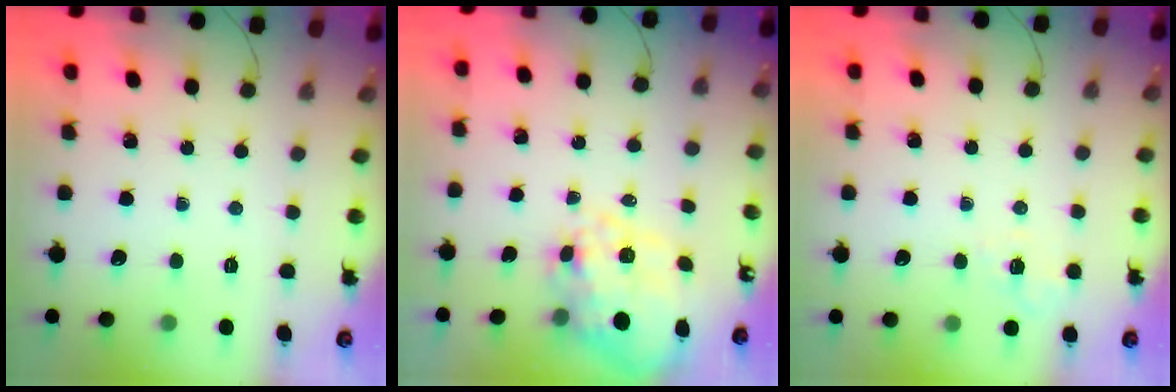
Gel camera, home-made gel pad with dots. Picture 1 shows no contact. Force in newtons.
{"total": 13.9, "press": 13.6, "slide": 3.0}
{"total": 2.4, "press": 1.7, "slide": 1.7}